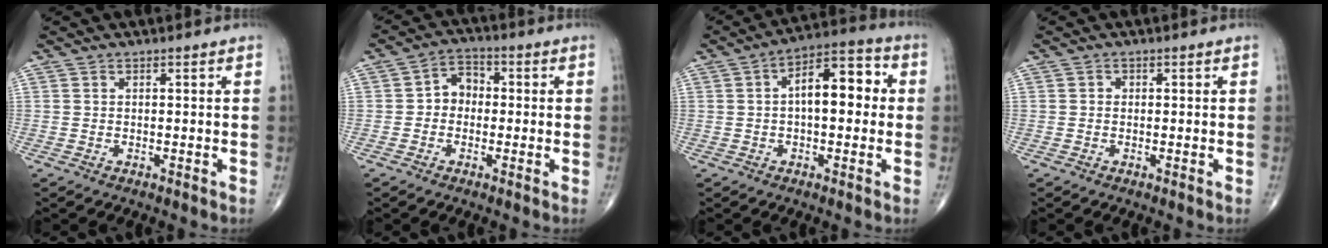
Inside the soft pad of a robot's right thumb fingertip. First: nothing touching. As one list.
[{"total": 5.1, "force": [-0.4, 4.2, 2.9], "torque": [-0.024, 0.022, -0.021]}, {"total": 11.1, "force": [1.1, 5.4, 9.6], "torque": [-0.123, 0.032, 0.005]}, {"total": 0.7, "force": [-0.1, 0.7, 0.2], "torque": [0.002, 0.002, -0.004]}]